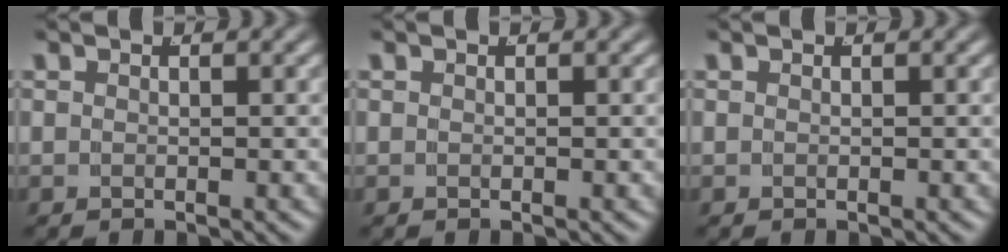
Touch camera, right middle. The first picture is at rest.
{"total": 0.0}
{"total": 0.0}